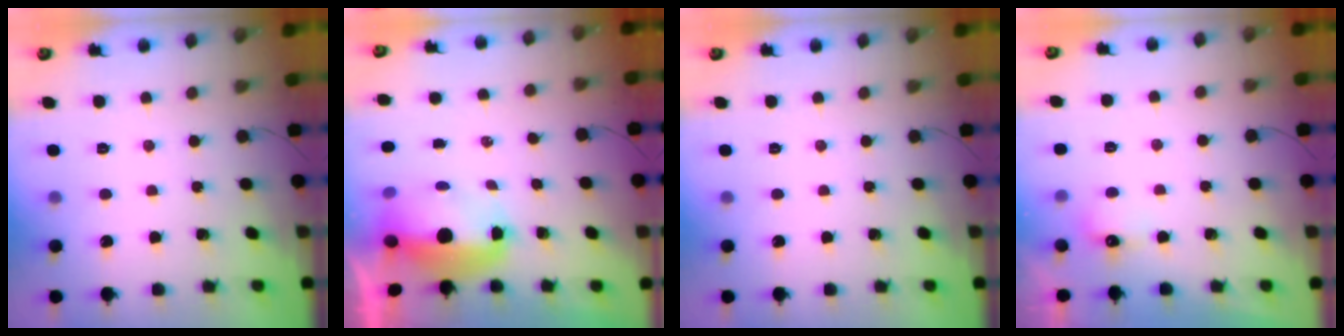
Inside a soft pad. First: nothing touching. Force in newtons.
{"total": 8.2, "press": 8.0, "slide": 1.8}
{"total": 0.0}
{"total": 3.7, "press": 3.5, "slide": 1.2}